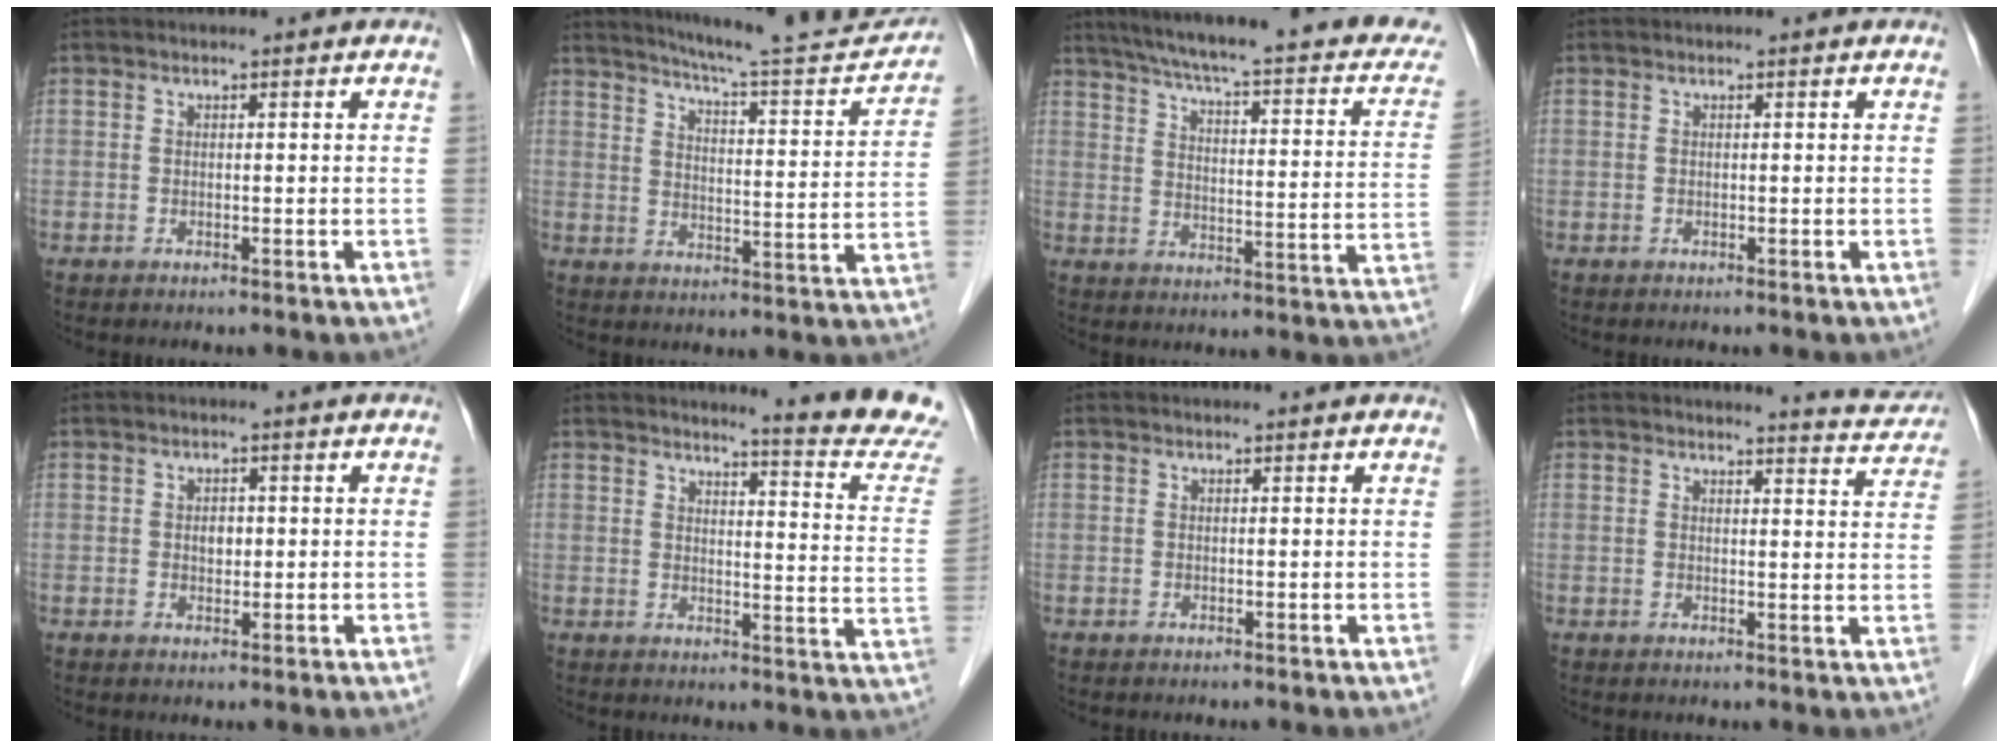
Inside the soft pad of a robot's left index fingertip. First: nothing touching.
{"total": 17.9, "force": [16.9, 0.7, 6.0], "torque": [-0.091, -0.047, 0.218]}
{"total": 25.4, "force": [20.5, 3.7, 14.7], "torque": [-0.212, -0.015, 0.247]}
{"total": 0.0}
{"total": 1.7, "force": [0.2, 1.2, 1.2], "torque": [-0.019, 0.002, 0.004]}
{"total": 13.5, "force": [13.0, -2.0, 3.3], "torque": [-0.041, -0.113, 0.134]}
{"total": 1.5, "force": [1.5, 0.3, 0.3], "torque": [-0.012, 0.010, 0.013]}
{"total": 6.1, "force": [6.1, 0.2, 0.2], "torque": [-0.004, -0.026, 0.053]}